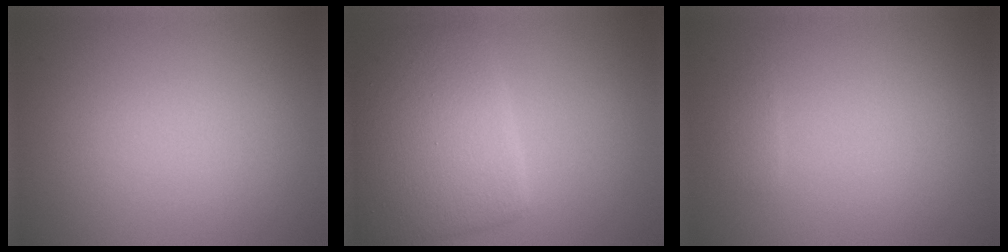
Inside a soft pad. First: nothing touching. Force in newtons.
{"total": 6.6, "press": 6.6, "slide": 0.3}
{"total": 0.7, "press": 0.7, "slide": 0.2}